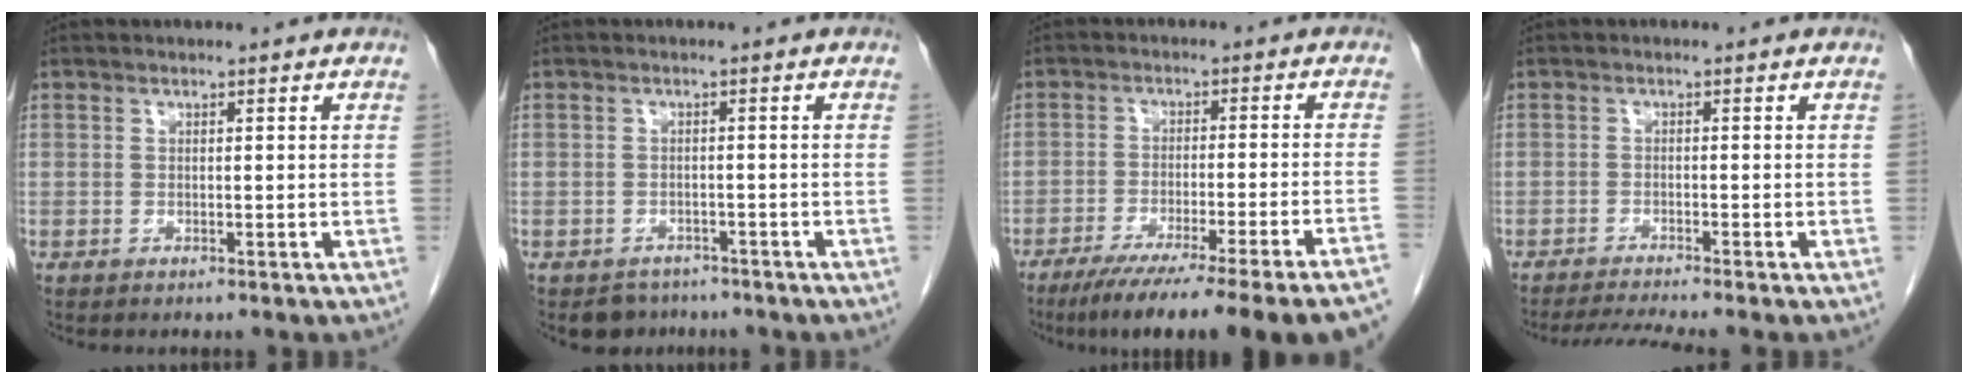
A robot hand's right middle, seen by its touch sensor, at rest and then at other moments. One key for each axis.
{"total": 3.2, "fx": -2.6, "fy": 1.9, "fz": -0.1, "tx": -0.004, "ty": 0.003, "tz": -0.037}
{"total": 21.0, "fx": -17.2, "fy": -0.8, "fz": 12.0, "tx": -0.110, "ty": -0.047, "tz": -0.243}
{"total": 4.7, "fx": -4.1, "fy": -1.3, "fz": 1.8, "tx": -0.035, "ty": -0.019, "tz": -0.071}